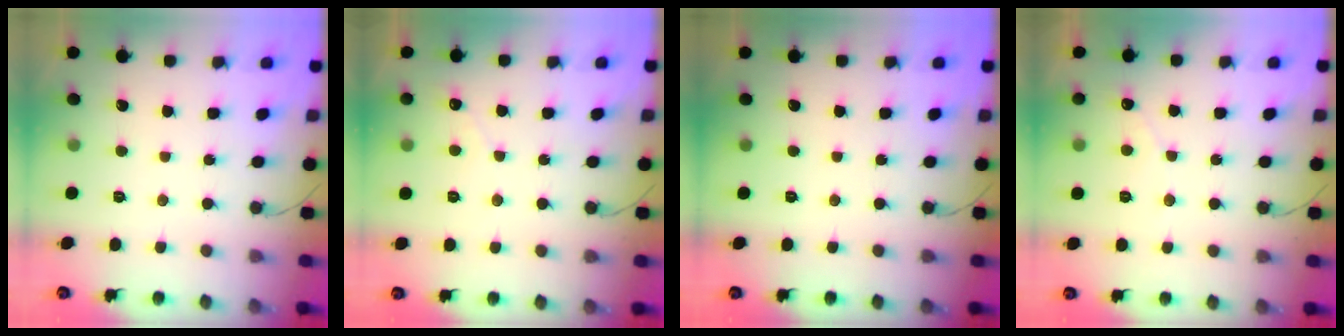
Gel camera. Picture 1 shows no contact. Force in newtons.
{"total": 1.6, "press": 1.6, "slide": 0.1}
{"total": 0.0}
{"total": 3.0, "press": 3.0, "slide": 0.1}